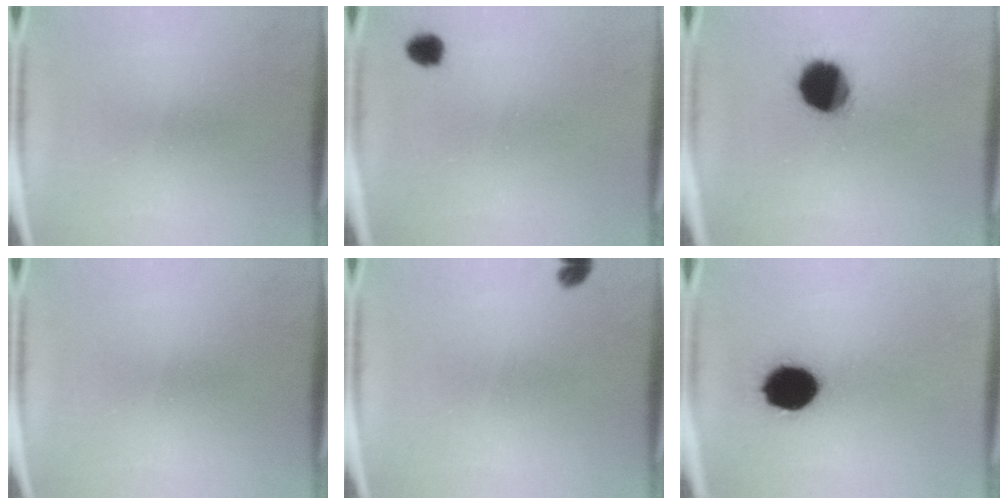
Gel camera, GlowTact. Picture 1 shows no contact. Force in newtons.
{"total": 2.4}
{"total": 12.9}
{"total": 0.0}
{"total": 1.5}
{"total": 13.7}